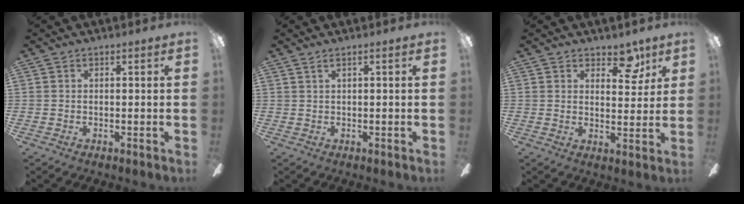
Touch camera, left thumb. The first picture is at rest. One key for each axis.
{"total": 1.3, "fx": 0.5, "fy": 0.1, "fz": 1.2, "tx": -0.024, "ty": 0.000, "tz": 0.009}
{"total": 7.2, "fx": 4.6, "fy": 4.1, "fz": 3.7, "tx": -0.027, "ty": -0.016, "tz": 0.076}